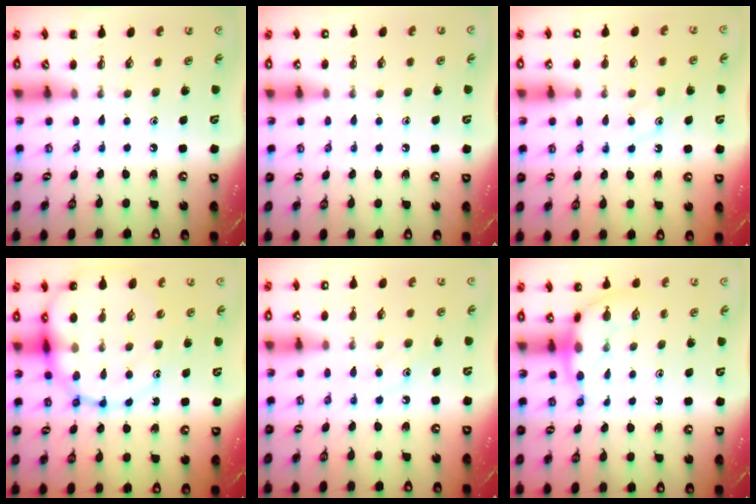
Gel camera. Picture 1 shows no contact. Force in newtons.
{"total": 2.1, "press": 2.0, "slide": 0.6}
{"total": 10.5, "press": 10.4, "slide": 0.8}
{"total": 17.9, "press": 17.6, "slide": 3.0}
{"total": 9.4, "press": 9.3, "slide": 1.4}
{"total": 7.4, "press": 7.3, "slide": 0.8}